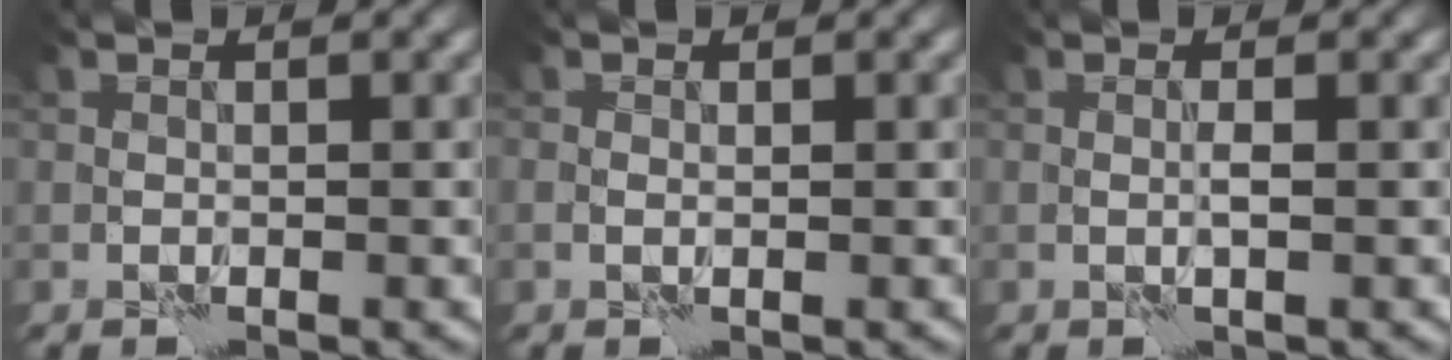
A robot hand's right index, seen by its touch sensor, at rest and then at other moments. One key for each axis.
{"total": 0.5, "fx": 0.1, "fy": 0.2, "fz": 0.5, "tx": -0.010, "ty": -0.003, "tz": 0.001}
{"total": 0.7, "fx": 0.2, "fy": -0.3, "fz": 0.6, "tx": -0.011, "ty": -0.003, "tz": 0.004}